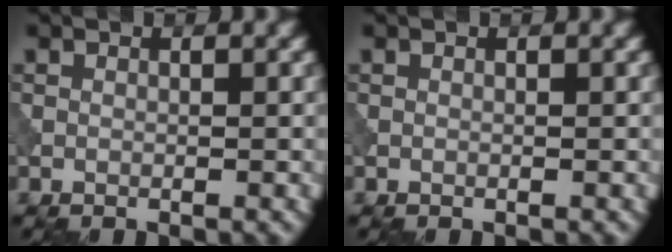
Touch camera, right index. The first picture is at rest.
{"total": 0.0}